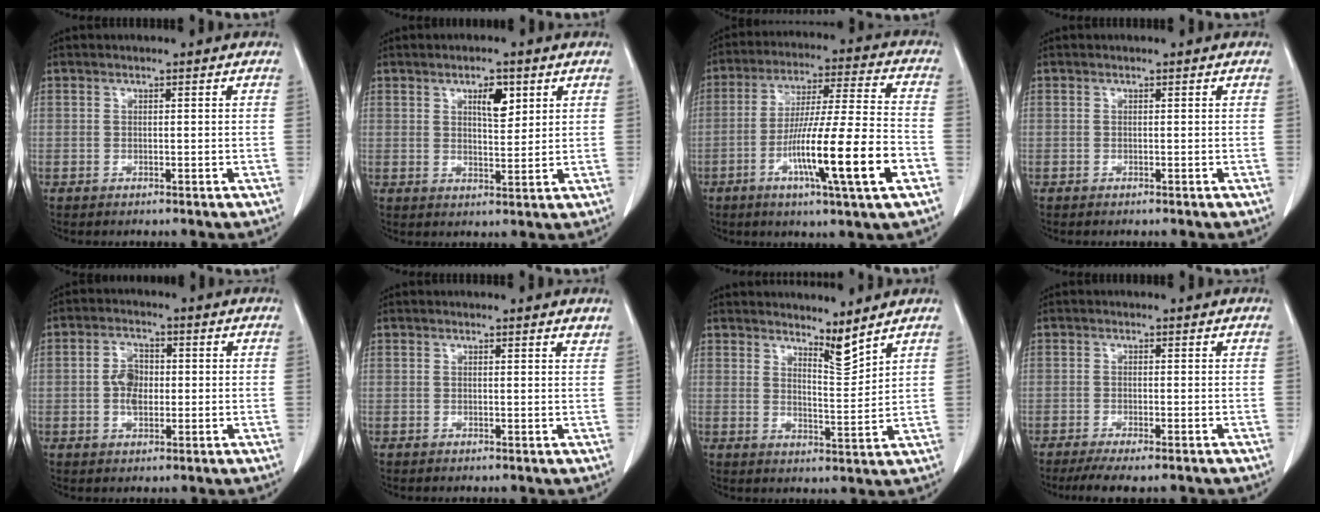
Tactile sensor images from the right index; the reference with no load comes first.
{"total": 4.5, "force": [2.1, 1.6, 3.6], "torque": [-0.059, -0.001, 0.037]}
{"total": 17.2, "force": [-6.2, 0.1, 16.0], "torque": [-0.274, -0.011, -0.104]}
{"total": 0.0}
{"total": 4.8, "force": [-0.1, 3.0, 3.7], "torque": [-0.073, 0.008, -0.004]}
{"total": 1.2, "force": [1.2, 0.1, 0.4], "torque": [-0.009, -0.006, 0.006]}
{"total": 4.0, "force": [3.7, -0.1, 1.6], "torque": [-0.030, -0.022, 0.070]}
{"total": 5.9, "force": [-4.7, 0.7, 3.5], "torque": [-0.048, -0.012, -0.072]}